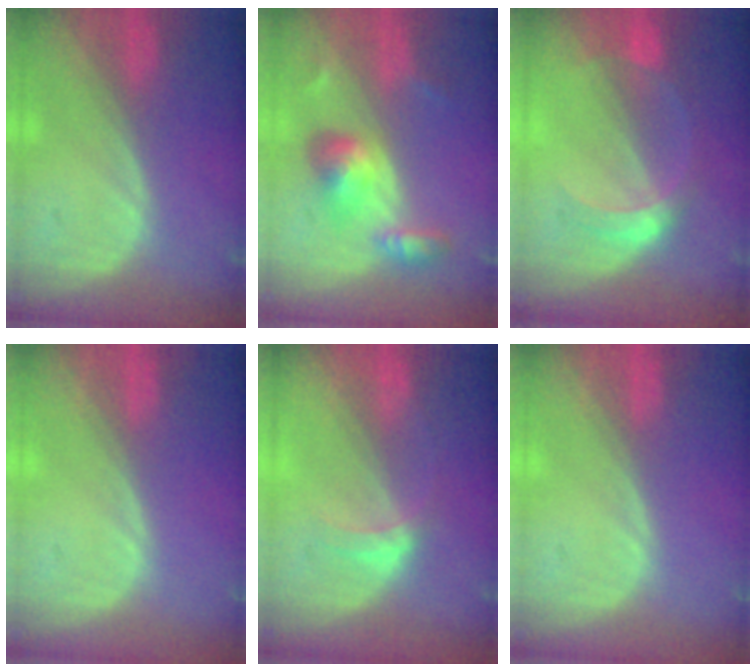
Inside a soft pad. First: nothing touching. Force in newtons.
{"total": 6.2, "press": 5.6, "slide": 2.7}
{"total": 5.0, "press": 4.8, "slide": 1.3}
{"total": 0.0}
{"total": 3.2, "press": 2.8, "slide": 1.6}
{"total": 0.0}